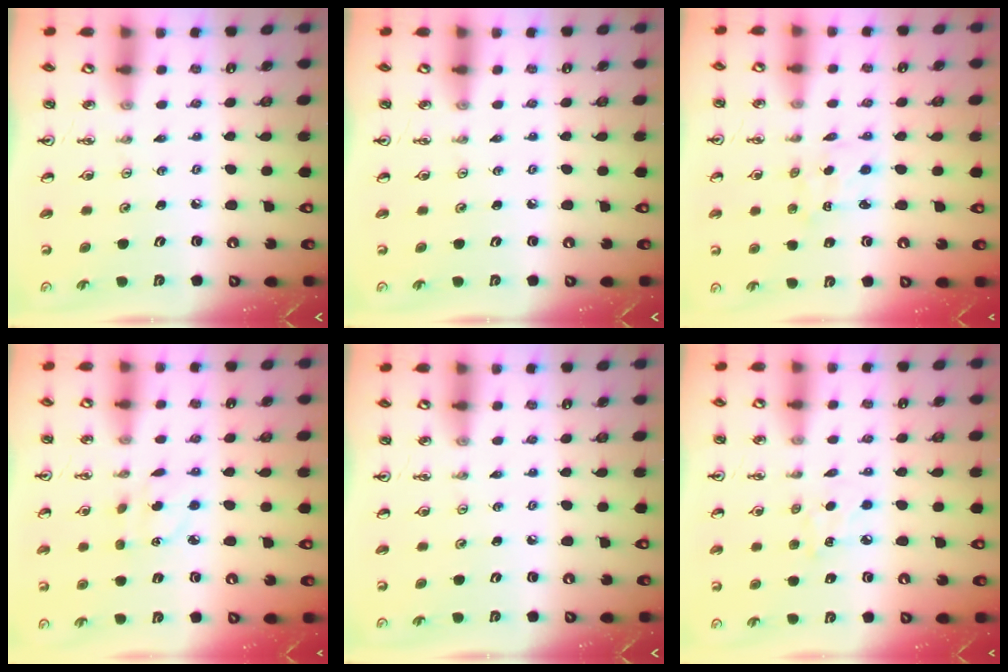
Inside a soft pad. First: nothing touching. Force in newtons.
{"total": 0.0}
{"total": 2.4, "press": 2.4, "slide": 0.3}
{"total": 3.1, "press": 2.9, "slide": 0.9}
{"total": 0.0}
{"total": 5.8, "press": 5.8, "slide": 0.6}